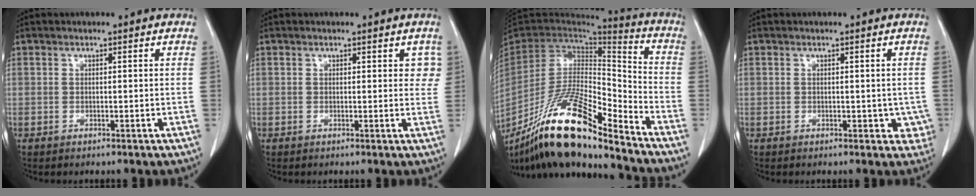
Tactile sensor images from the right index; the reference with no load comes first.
{"total": 2.3, "force": [1.0, 1.4, 1.4], "torque": [0.001, 0.002, 0.007]}
{"total": 20.6, "force": [-15.5, 2.5, 13.3], "torque": [-0.263, -0.013, -0.287]}
{"total": 2.9, "force": [-0.4, 2.0, 2.0], "torque": [-0.001, 0.005, -0.003]}